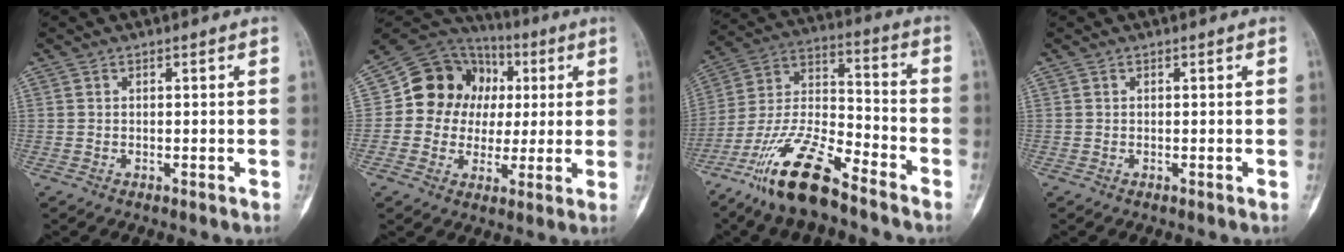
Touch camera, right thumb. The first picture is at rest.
{"total": 15.4, "force": [1.9, 13.5, 7.2], "torque": [-0.077, 0.026, 0.031]}
{"total": 16.3, "force": [-11.6, 4.7, 10.6], "torque": [-0.202, 0.069, -0.218]}
{"total": 0.0}